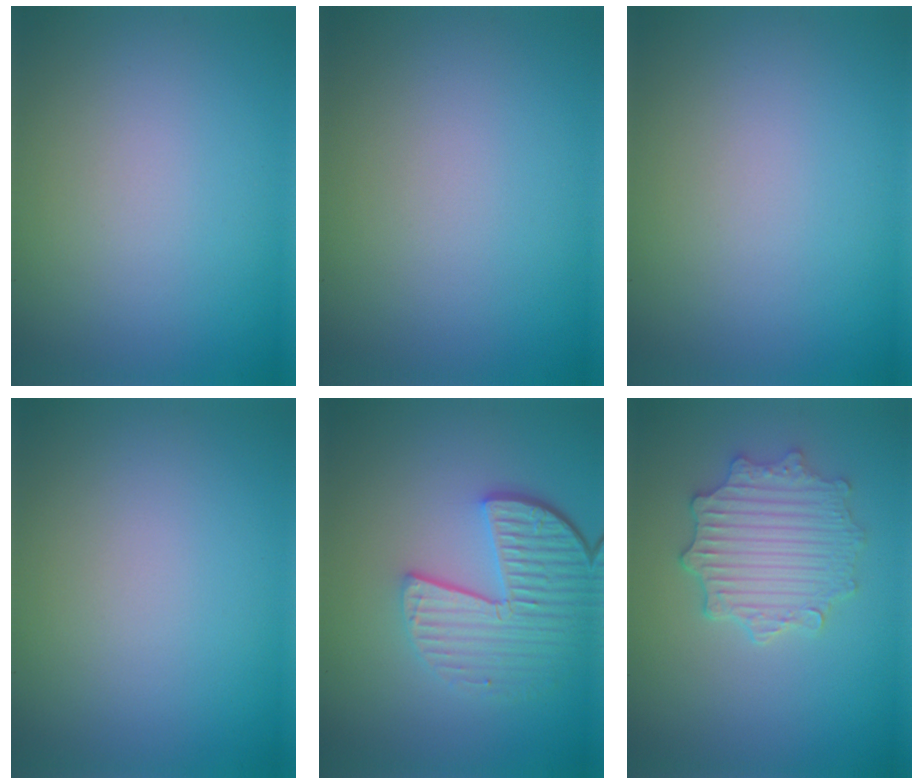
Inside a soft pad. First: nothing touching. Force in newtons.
{"total": 0.0}
{"total": 0.0}
{"total": 0.0}
{"total": 5.6, "press": 4.1, "slide": 3.7}
{"total": 4.7, "press": 3.9, "slide": 2.5}